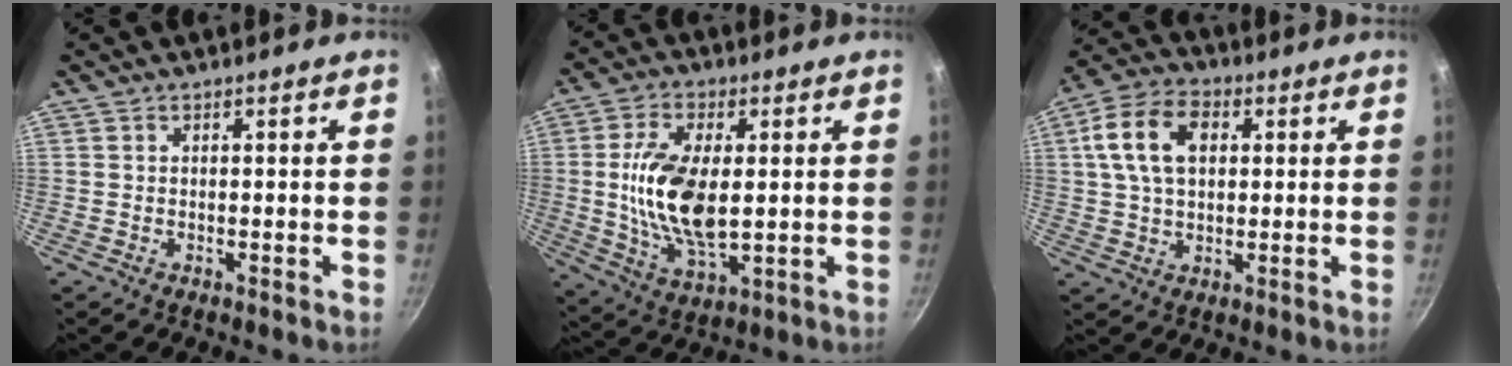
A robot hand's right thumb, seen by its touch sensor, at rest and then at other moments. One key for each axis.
{"total": 14.7, "fx": 1.0, "fy": 7.4, "fz": 12.7, "tx": -0.239, "ty": -0.005, "tz": 0.022}
{"total": 12.4, "fx": 2.9, "fy": 8.1, "fz": 8.9, "tx": -0.151, "ty": 0.013, "tz": 0.040}